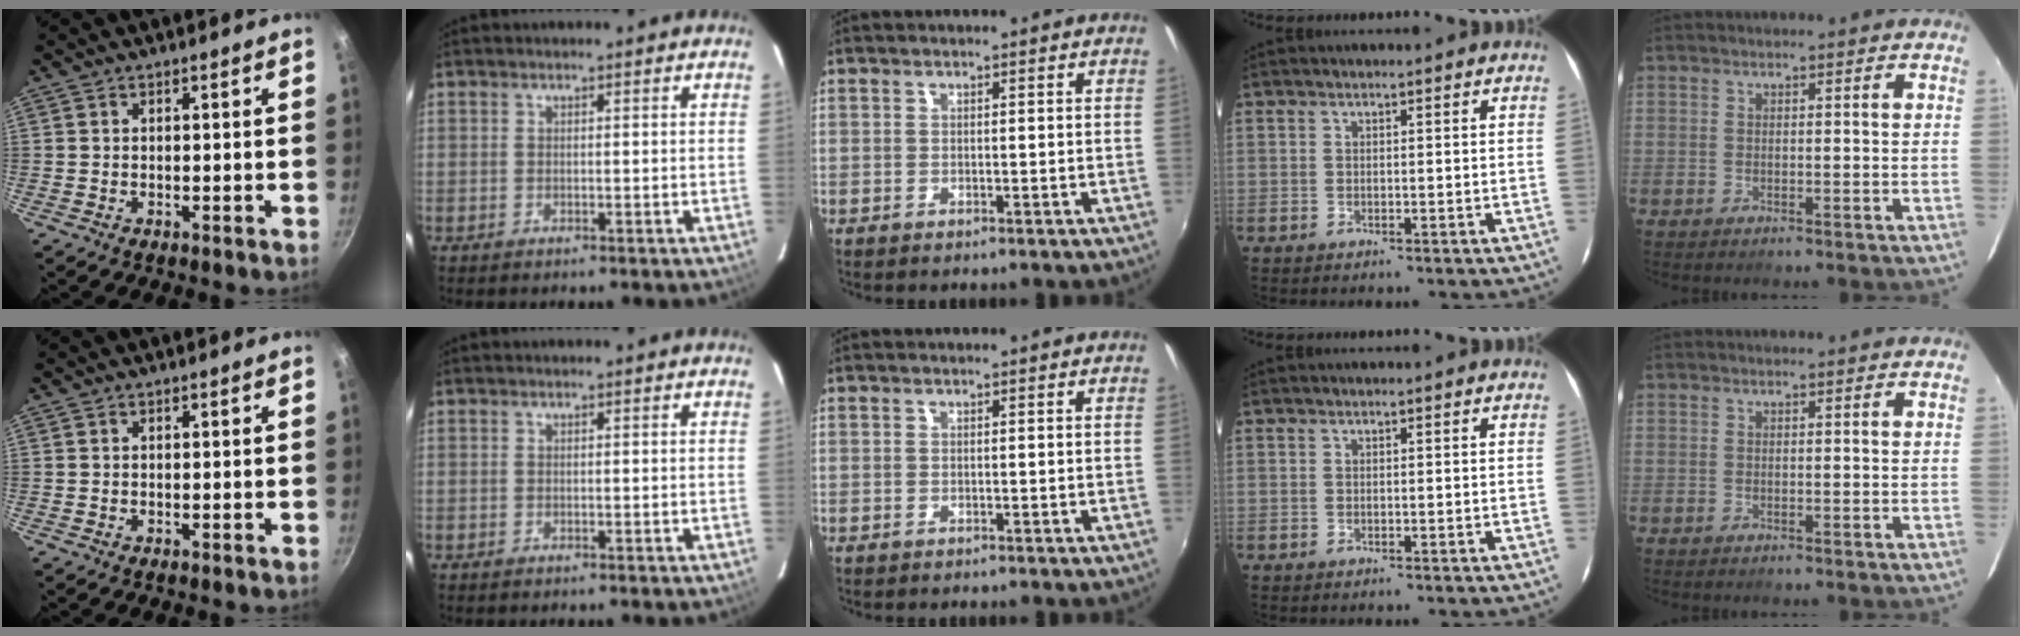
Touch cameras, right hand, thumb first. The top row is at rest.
{}